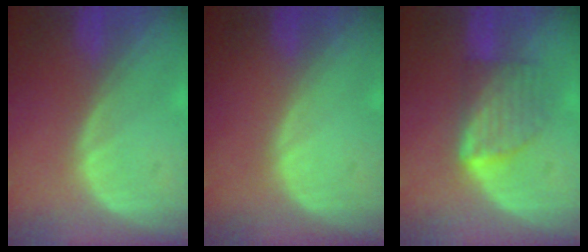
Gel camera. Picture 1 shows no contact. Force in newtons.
{"total": 0.0}
{"total": 6.0, "press": 5.9, "slide": 1.3}